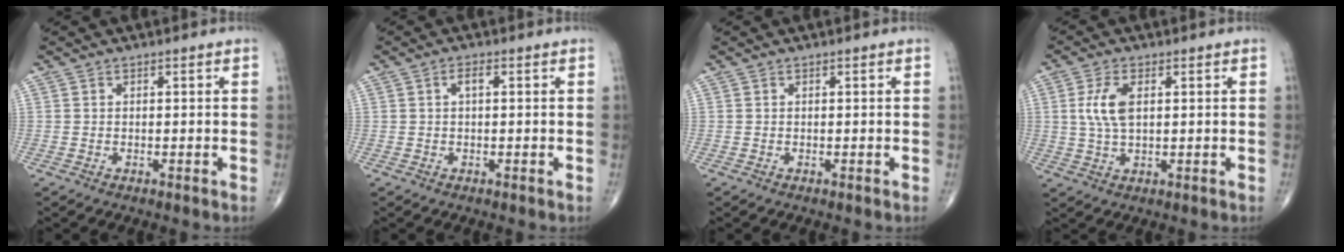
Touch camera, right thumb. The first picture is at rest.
{"total": 1.6, "force": [0.3, 0.6, 1.5], "torque": [-0.026, 0.007, 0.003]}
{"total": 0.0}
{"total": 6.0, "force": [1.2, 2.9, 5.1], "torque": [-0.114, -0.002, 0.023]}